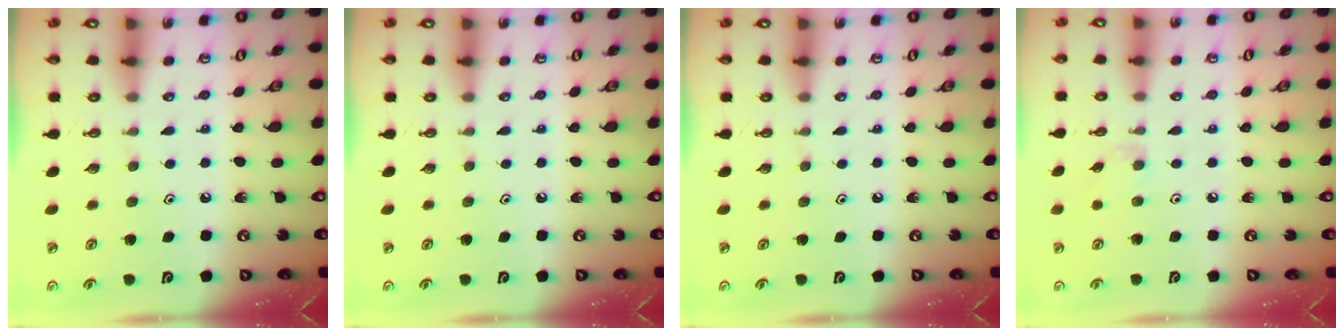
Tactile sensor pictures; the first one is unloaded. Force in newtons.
{"total": 0.0}
{"total": 0.0}
{"total": 3.1, "press": 3.0, "slide": 0.4}